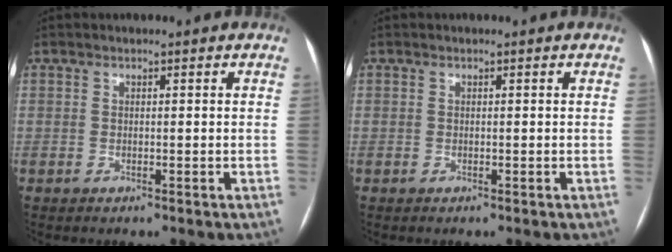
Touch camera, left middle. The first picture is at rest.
{"total": 0.0}